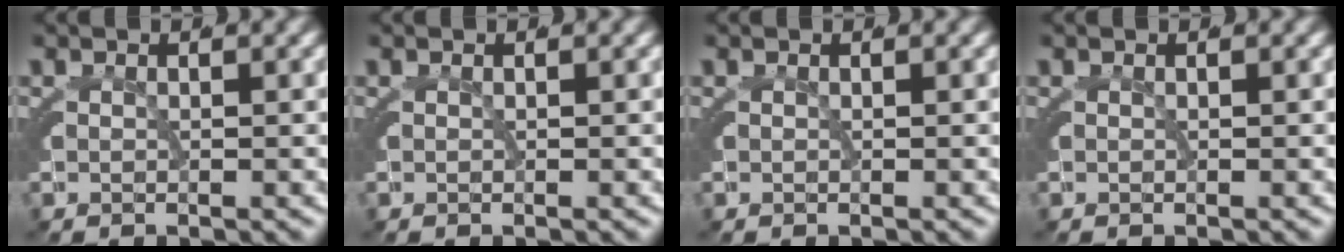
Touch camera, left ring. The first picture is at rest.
{"total": 0.0}
{"total": 0.0}
{"total": 0.0}